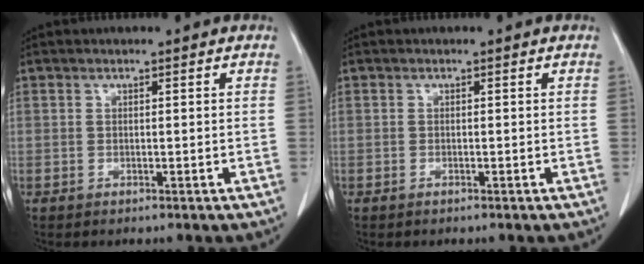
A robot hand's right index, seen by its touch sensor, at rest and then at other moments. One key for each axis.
{"total": 0.0}